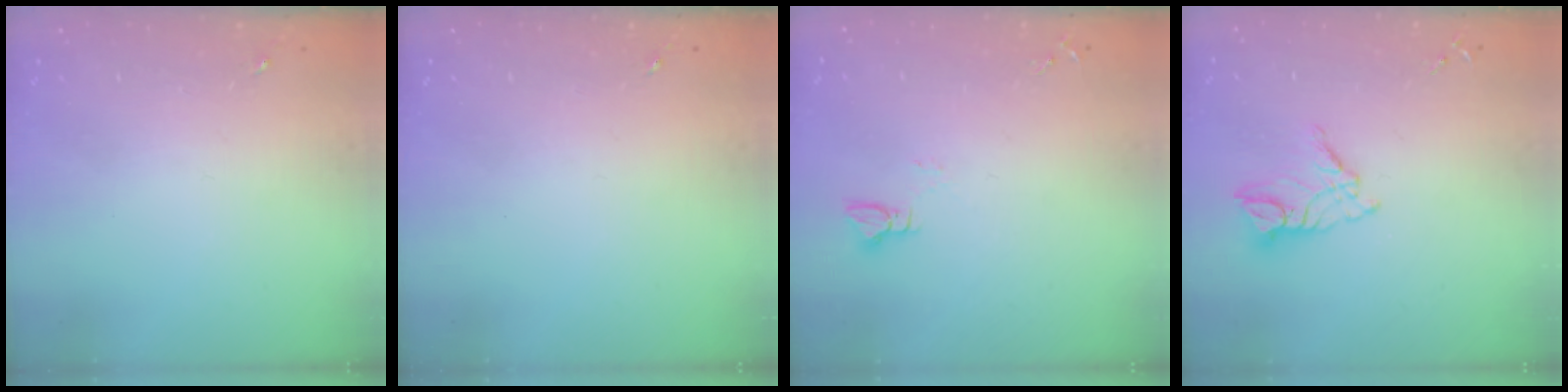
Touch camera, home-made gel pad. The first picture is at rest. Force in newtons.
{"total": 0.0}
{"total": 2.9, "press": 2.9, "slide": 0.3}
{"total": 10.7, "press": 10.6, "slide": 0.9}